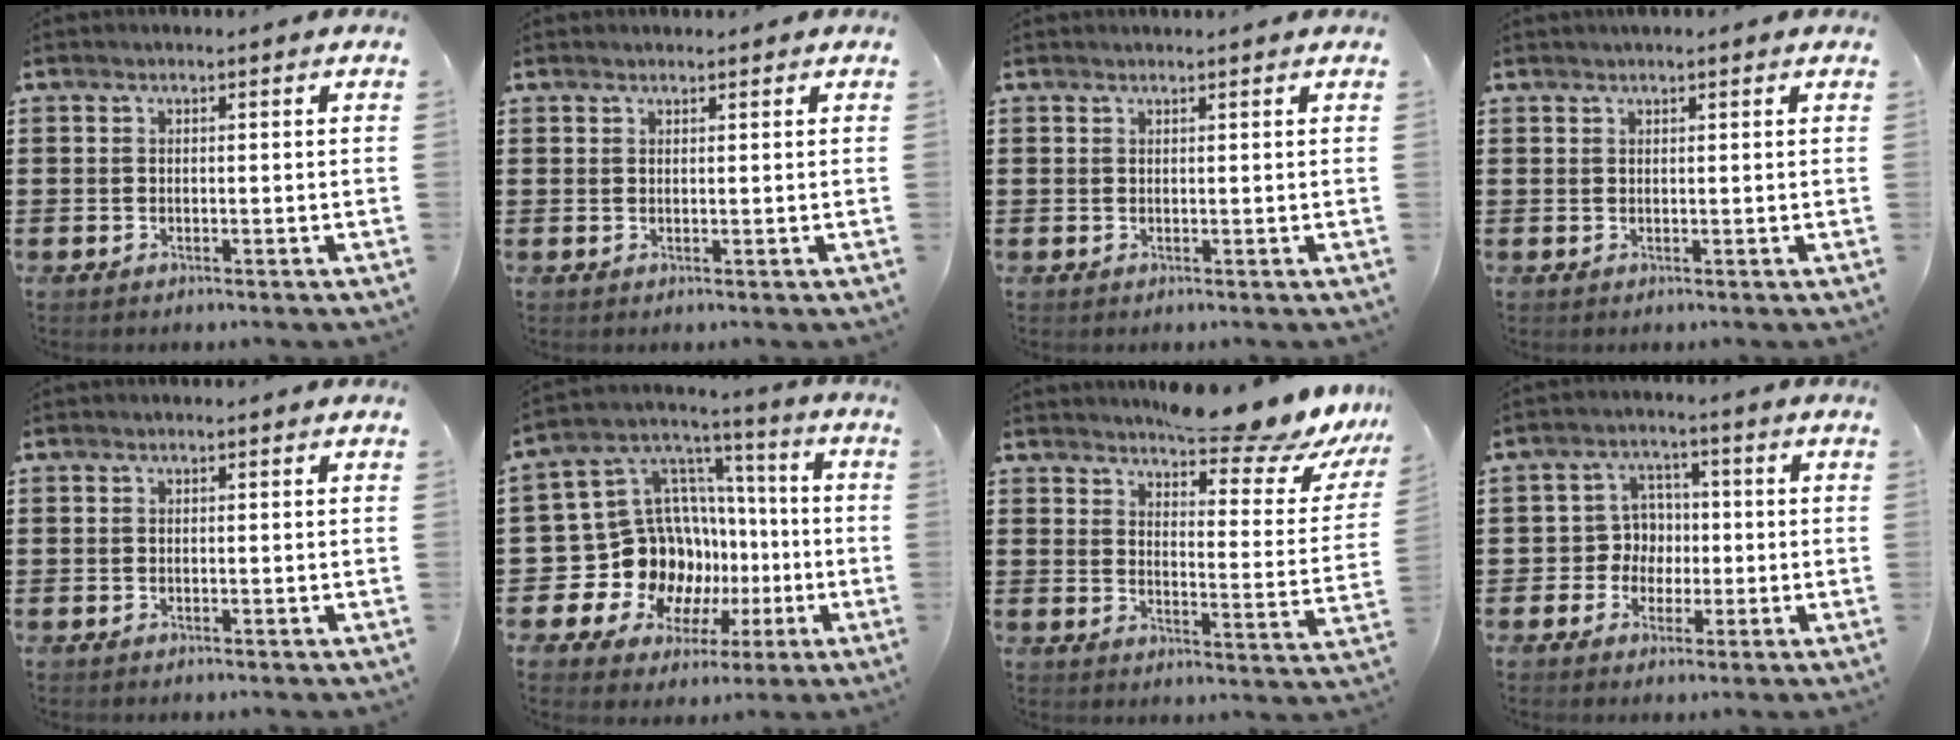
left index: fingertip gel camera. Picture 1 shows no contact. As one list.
[{"total": 0.8, "force": [0.8, 0.1, 0.1], "torque": [-0.003, -0.001, 0.016]}, {"total": 0.6, "force": [0.6, 0.0, 0.0], "torque": [-0.002, -0.001, 0.013]}, {"total": 0.9, "force": [0.8, 0.2, 0.3], "torque": [-0.007, 0.001, 0.016]}, {"total": 0.0}, {"total": 15.7, "force": [-2.8, 14.5, 5.4], "torque": [-0.138, -0.029, -0.012]}, {"total": 10.1, "force": [9.1, 1.1, 4.3], "torque": [-0.075, -0.054, 0.159]}, {"total": 5.0, "force": [-0.5, 4.8, 1.3], "torque": [-0.045, 0.013, -0.012]}]